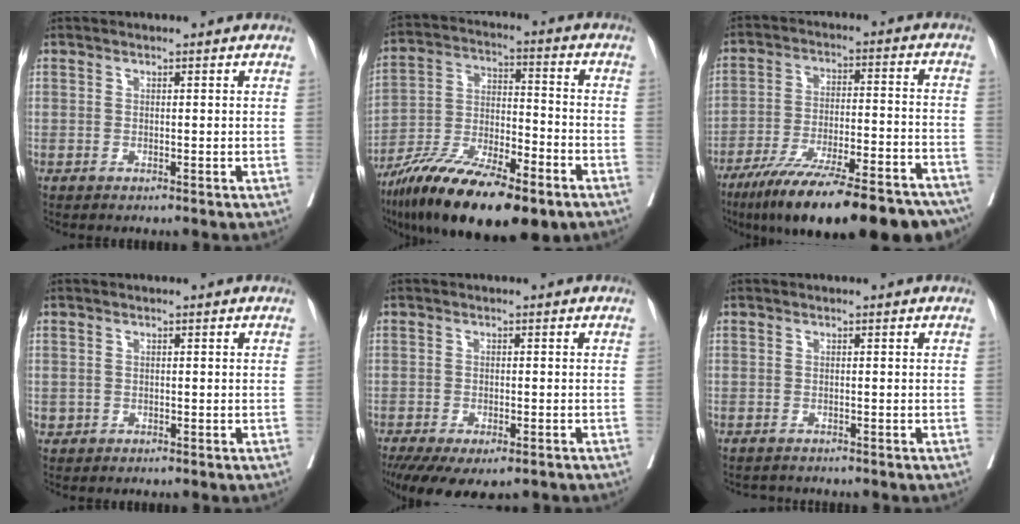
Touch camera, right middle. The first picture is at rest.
{"total": 20.2, "force": [-13.7, 5.1, 13.9], "torque": [-0.241, -0.021, -0.241]}
{"total": 26.8, "force": [-21.2, 4.7, 15.7], "torque": [-0.179, -0.012, -0.310]}
{"total": 0.9, "force": [-0.1, 0.8, 0.2], "torque": [0.004, 0.004, 0.001]}
{"total": 11.1, "force": [-7.5, 4.5, 6.8], "torque": [-0.124, -0.017, -0.108]}
{"total": 1.5, "force": [-1.3, 0.6, 0.0], "torque": [-0.005, -0.003, -0.022]}